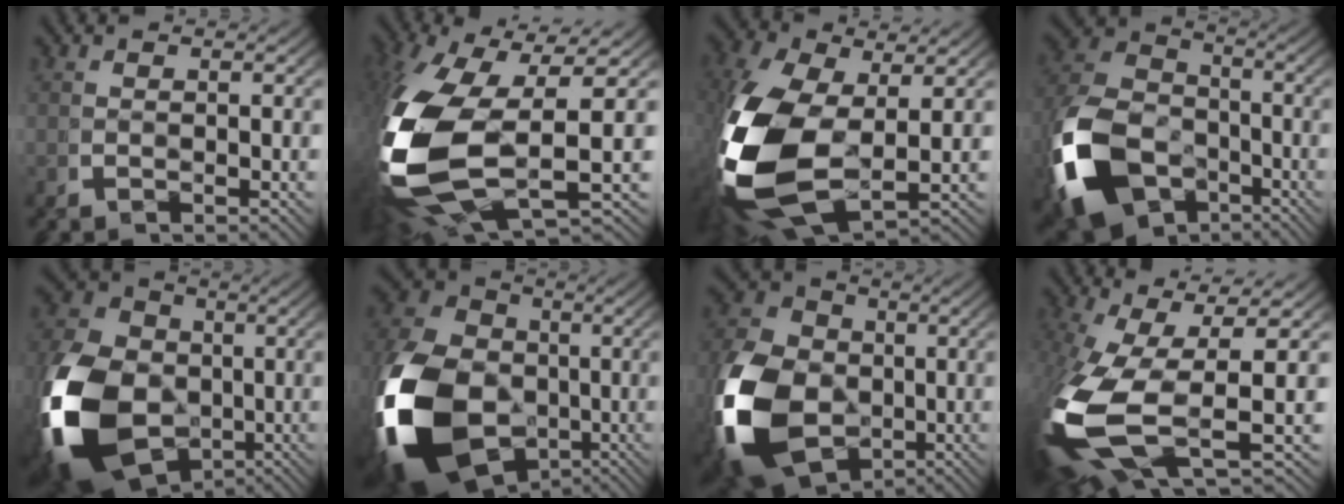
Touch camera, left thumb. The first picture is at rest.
{"total": 17.6, "force": [-1.6, 10.1, 14.2], "torque": [-0.353, -0.052, 0.009]}
{"total": 14.6, "force": [-1.2, 9.1, 11.4], "torque": [-0.298, -0.063, 0.015]}
{"total": 14.6, "force": [-4.5, 11.0, 8.5], "torque": [-0.197, -0.059, -0.054]}
{"total": 17.9, "force": [-3.5, 13.3, 11.5], "torque": [-0.274, -0.067, -0.029]}
{"total": 20.8, "force": [-3.7, 15.3, 13.6], "torque": [-0.311, -0.074, -0.029]}
{"total": 14.9, "force": [-2.8, 11.1, 9.6], "torque": [-0.227, -0.047, -0.025]}
{"total": 12.8, "force": [-1.1, 6.4, 11.0], "torque": [-0.269, -0.044, 0.008]}